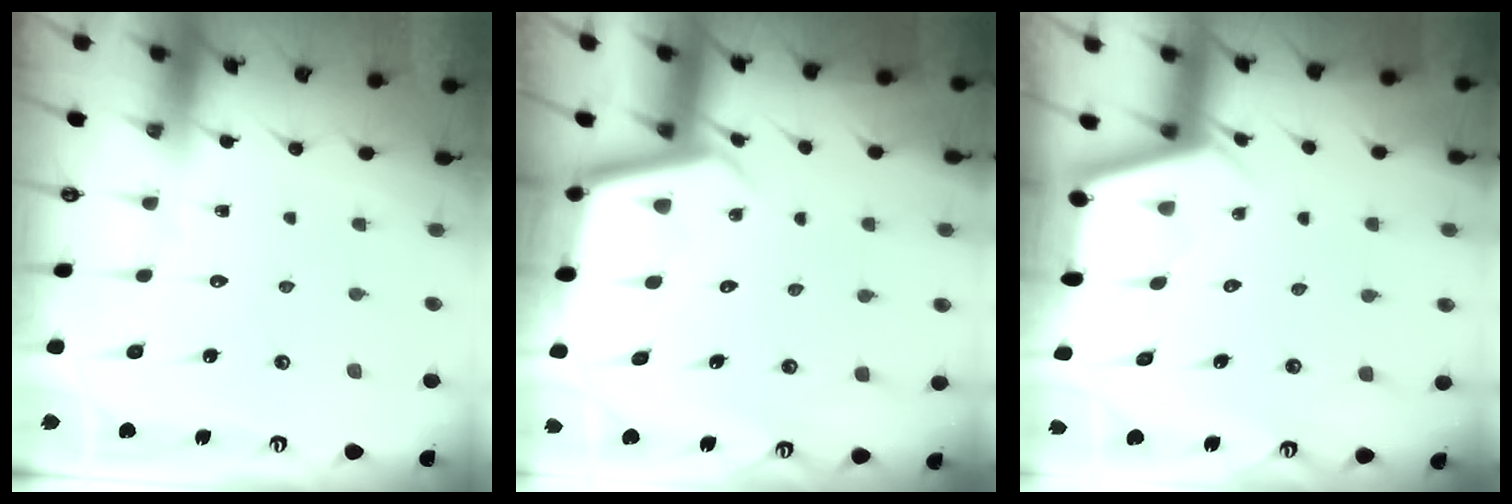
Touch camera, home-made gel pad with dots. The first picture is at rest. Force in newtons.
{"total": 3.3, "press": 3.3, "slide": 0.2}
{"total": 2.7, "press": 2.7, "slide": 0.1}